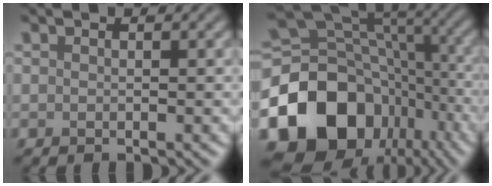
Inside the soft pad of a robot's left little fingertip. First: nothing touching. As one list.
[{"total": 16.6, "force": [-6.7, 12.7, 8.3], "torque": [-0.163, -0.006, -0.117]}]